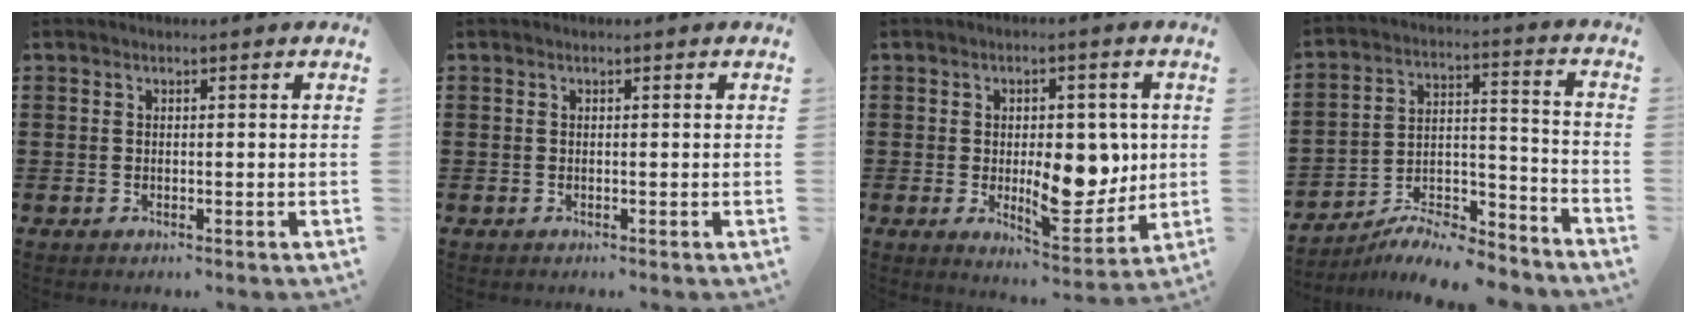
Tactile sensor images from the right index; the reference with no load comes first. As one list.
[{"total": 0.0}, {"total": 10.5, "force": [0.0, 5.7, 8.8], "torque": [-0.109, -0.006, 0.002]}, {"total": 9.3, "force": [-8.6, 1.7, 3.1], "torque": [-0.043, 0.025, -0.165]}]